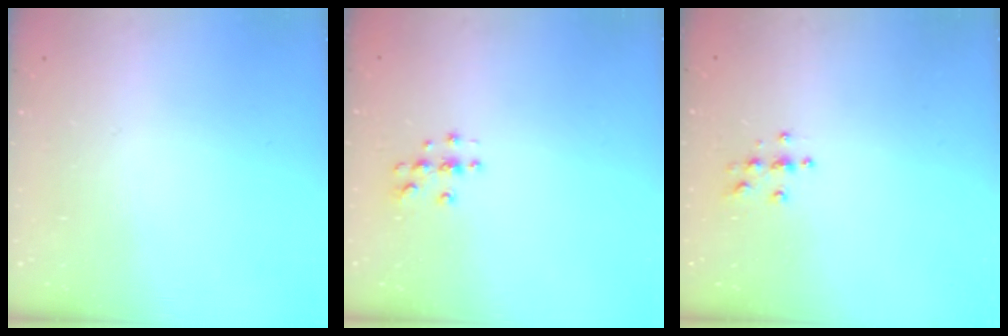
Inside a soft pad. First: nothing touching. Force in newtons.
{"total": 4.0, "press": 4.0, "slide": 0.5}
{"total": 3.8, "press": 3.8, "slide": 0.5}